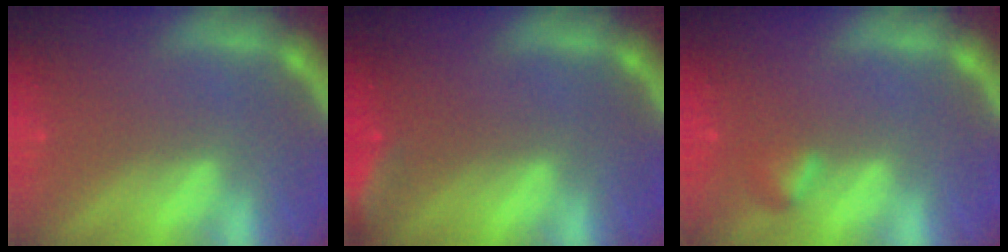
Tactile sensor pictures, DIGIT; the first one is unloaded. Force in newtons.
{"total": 4.0}
{"total": 1.4}